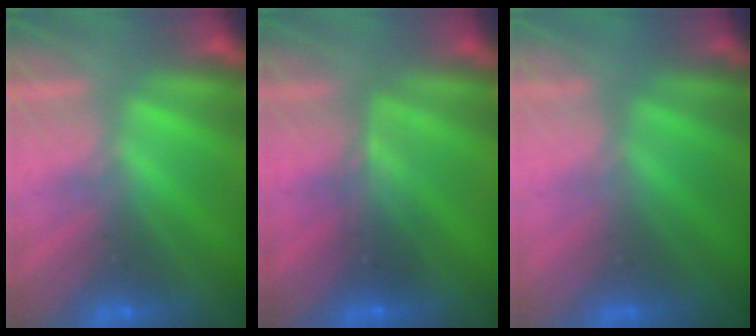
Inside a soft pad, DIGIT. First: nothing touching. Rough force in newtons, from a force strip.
{"total": 2.4}
{"total": 2.4}